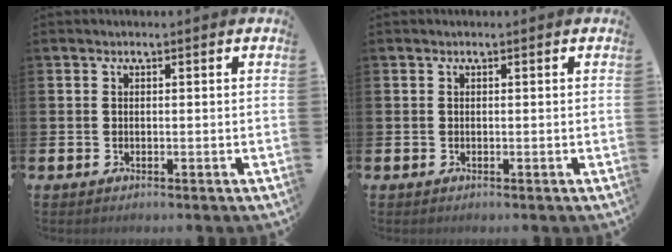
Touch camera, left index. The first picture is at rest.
{"total": 0.0}